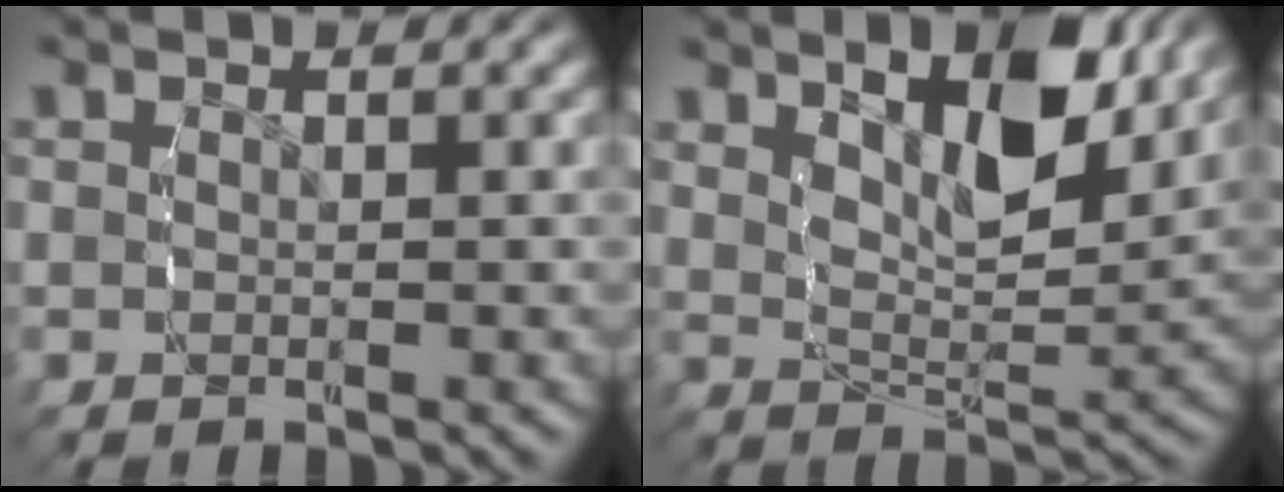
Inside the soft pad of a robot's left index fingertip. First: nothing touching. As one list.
[{"total": 7.0, "force": [3.7, 3.0, 5.1], "torque": [-0.090, -0.008, 0.056]}]